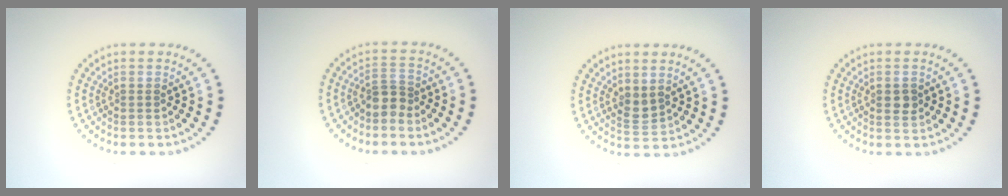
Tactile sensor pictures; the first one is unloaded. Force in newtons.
{"total": 2.1, "press": 1.7, "slide": 1.3}
{"total": 1.6, "press": 1.4, "slide": 0.9}
{"total": 1.4, "press": 1.4, "slide": 0.1}